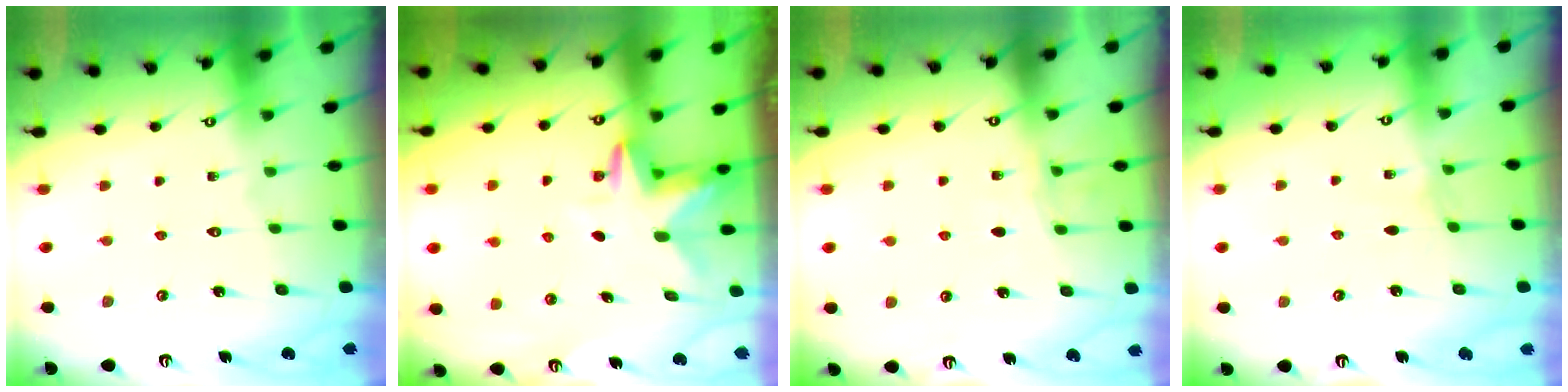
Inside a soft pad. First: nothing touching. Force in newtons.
{"total": 3.0, "press": 3.0, "slide": 0.3}
{"total": 6.1, "press": 6.1, "slide": 0.5}
{"total": 0.7, "press": 0.6, "slide": 0.3}